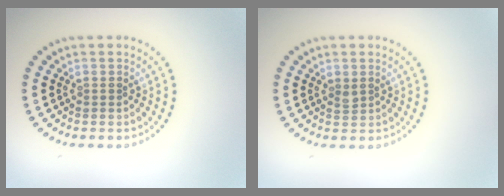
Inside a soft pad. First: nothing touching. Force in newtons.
{"total": 0.6, "press": 0.6, "slide": 0.3}